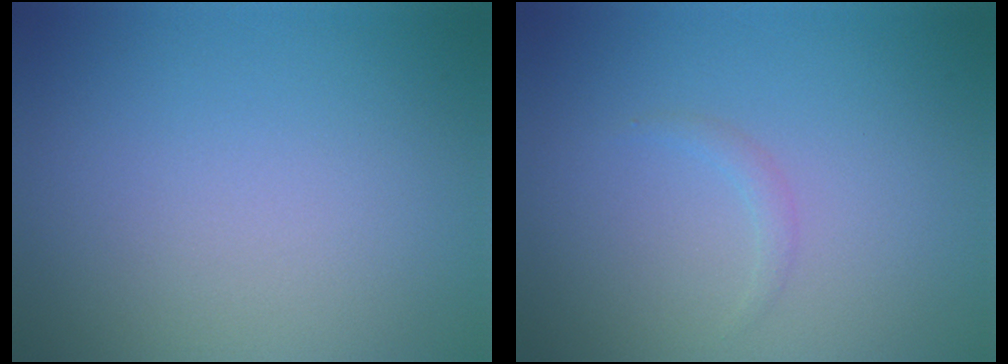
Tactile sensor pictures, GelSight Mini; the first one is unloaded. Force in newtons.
{"total": 0.7, "press": 0.7, "slide": 0.1}